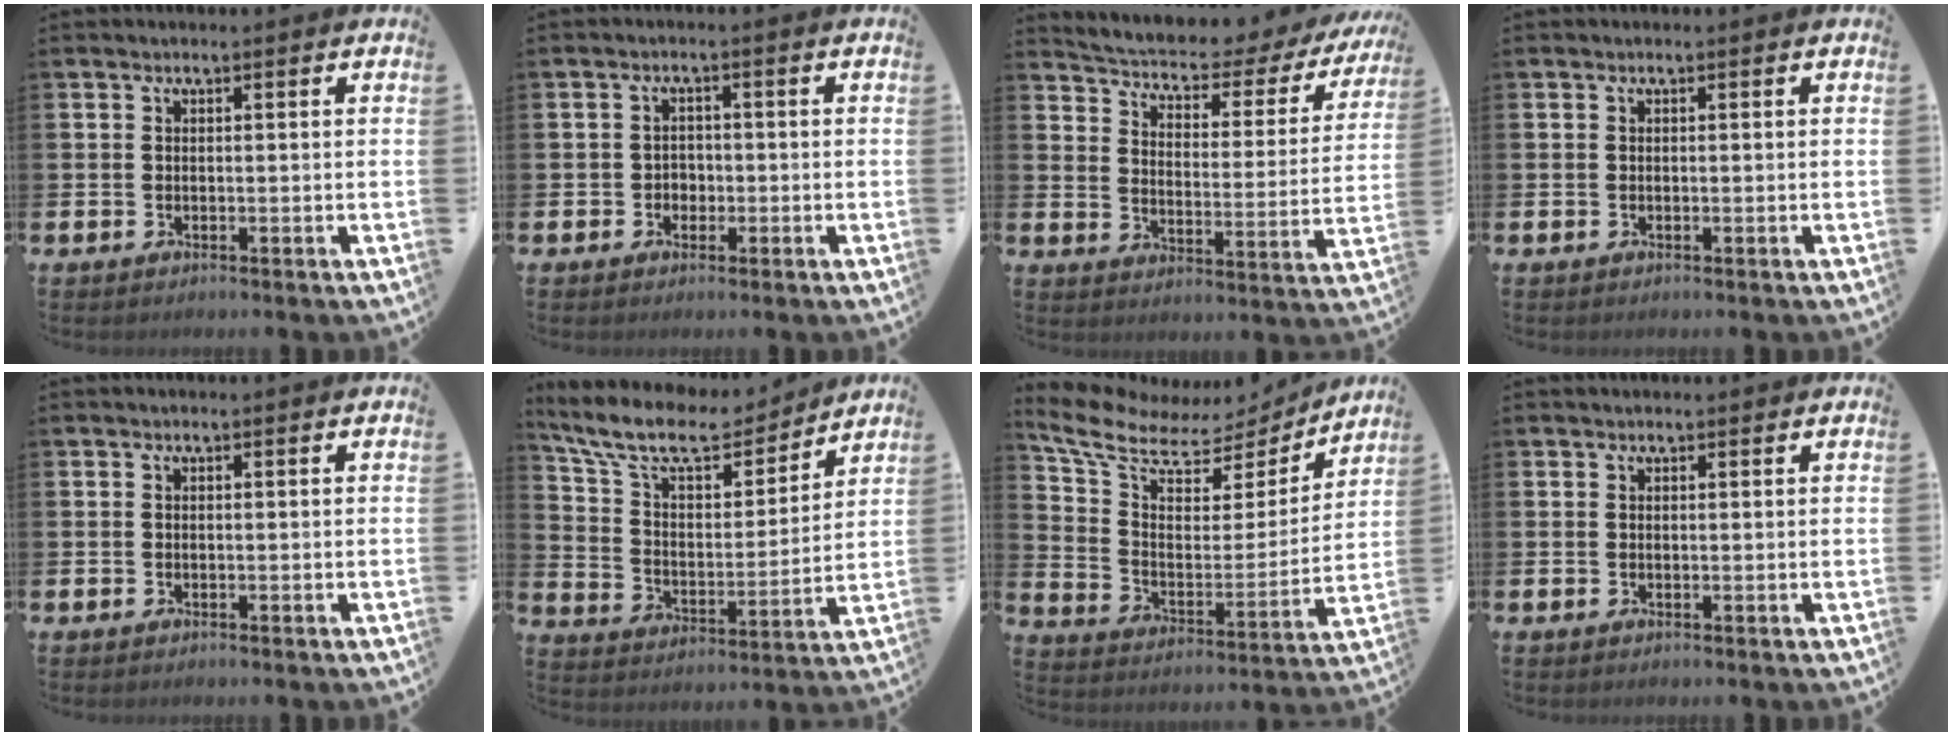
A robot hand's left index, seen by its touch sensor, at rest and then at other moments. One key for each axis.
{"total": 1.7, "fx": -0.4, "fy": 1.6, "fz": 0.6, "tx": 0.002, "ty": -0.001, "tz": -0.014}
{"total": 4.3, "fx": 3.8, "fy": 1.4, "fz": 1.5, "tx": -0.049, "ty": -0.036, "tz": 0.053}
{"total": 0.0}
{"total": 0.0}
{"total": 10.4, "fx": 9.2, "fy": 2.9, "fz": 4.0, "tx": -0.108, "ty": -0.057, "tz": 0.159}
{"total": 9.0, "fx": 7.5, "fy": 3.8, "fz": 3.1, "tx": -0.101, "ty": -0.049, "tz": 0.128}
{"total": 0.7, "fx": 0.7, "fy": 0.2, "fz": 0.1, "tx": 0.014, "ty": -0.004, "tz": 0.010}